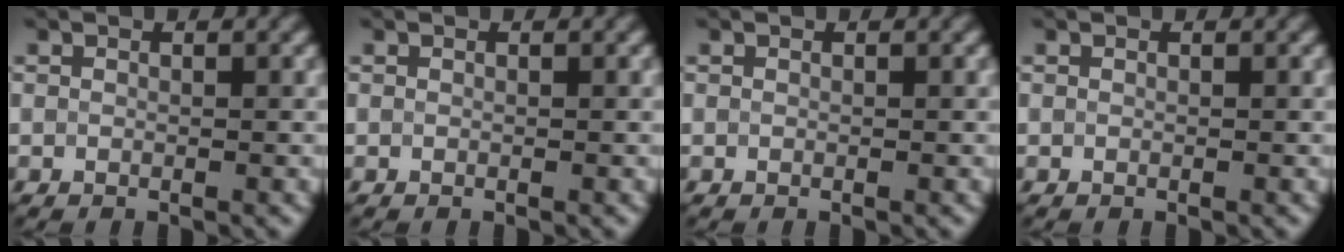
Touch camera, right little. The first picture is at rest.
{"total": 0.0}
{"total": 0.0}
{"total": 0.0}